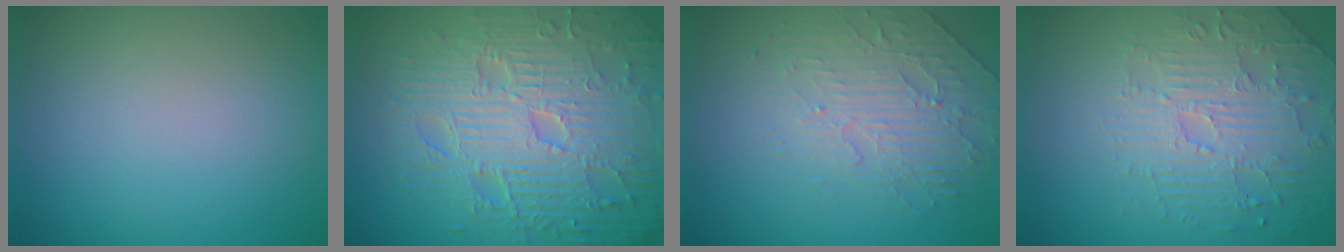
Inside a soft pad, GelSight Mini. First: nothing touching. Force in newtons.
{"total": 11.3, "press": 7.4, "slide": 8.6}
{"total": 2.8, "press": 2.3, "slide": 1.6}
{"total": 4.6, "press": 3.9, "slide": 2.3}